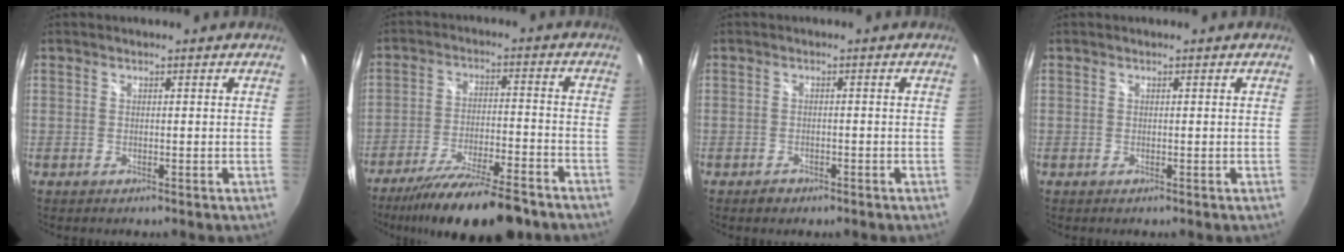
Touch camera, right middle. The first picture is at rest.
{"total": 17.3, "force": [-14.1, 2.7, 9.6], "torque": [-0.181, -0.034, -0.223]}
{"total": 1.8, "force": [-1.3, 1.1, 0.6], "torque": [-0.013, -0.002, -0.020]}
{"total": 0.0}